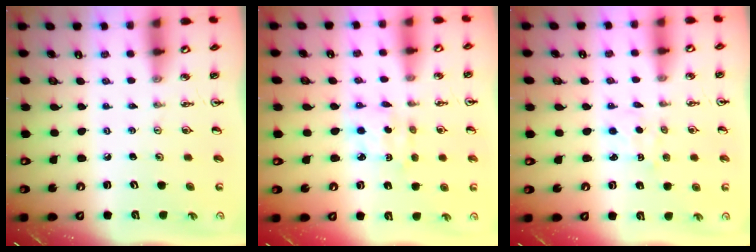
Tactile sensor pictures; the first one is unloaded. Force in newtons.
{"total": 2.9, "press": 2.9, "slide": 0.2}
{"total": 2.9, "press": 2.8, "slide": 0.4}